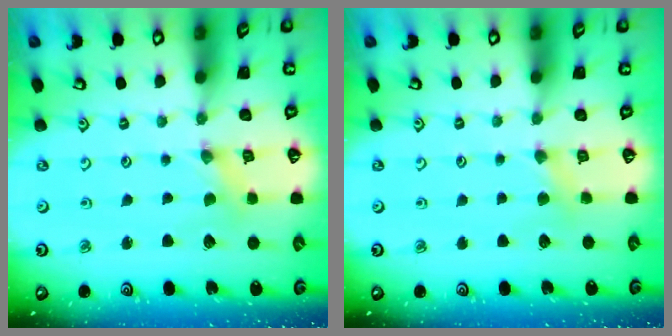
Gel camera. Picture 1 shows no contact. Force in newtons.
{"total": 3.6, "press": 3.5, "slide": 0.6}